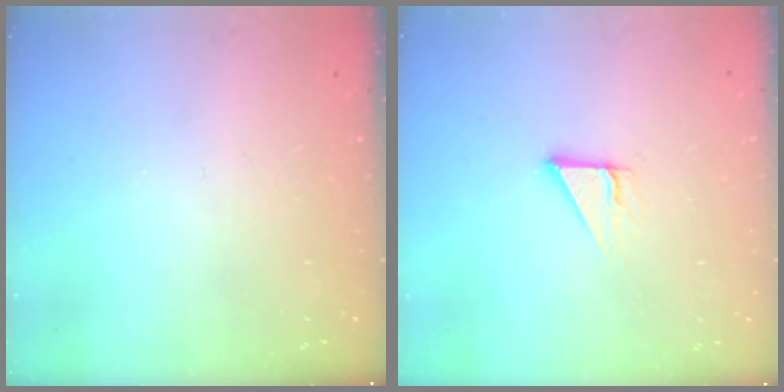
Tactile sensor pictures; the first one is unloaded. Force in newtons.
{"total": 4.0, "press": 4.0, "slide": 0.2}